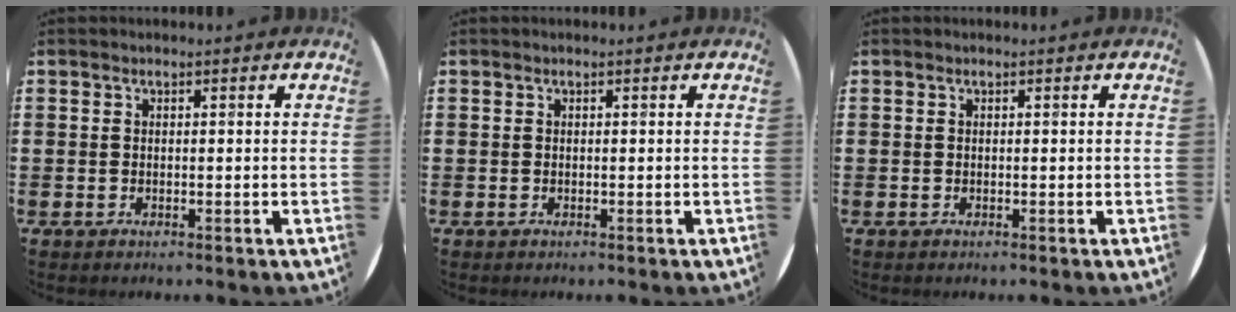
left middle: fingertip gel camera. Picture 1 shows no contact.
{"total": 0.0}
{"total": 0.0}